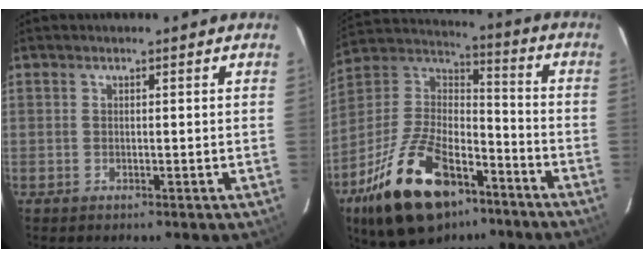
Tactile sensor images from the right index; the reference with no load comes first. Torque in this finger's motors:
{"motor_torque": [1.26, -0.88, 1.05, 0.21]}